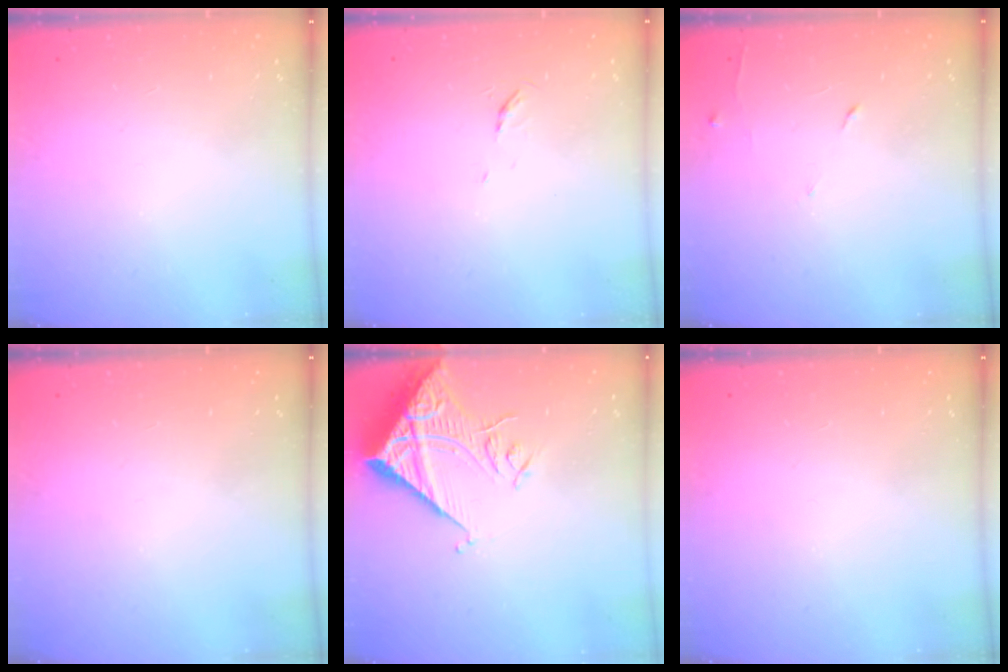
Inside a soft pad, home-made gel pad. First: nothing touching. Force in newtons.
{"total": 3.5, "press": 3.4, "slide": 0.5}
{"total": 5.1, "press": 5.1, "slide": 0.8}
{"total": 0.0}
{"total": 13.5, "press": 13.4, "slide": 1.7}
{"total": 0.0}